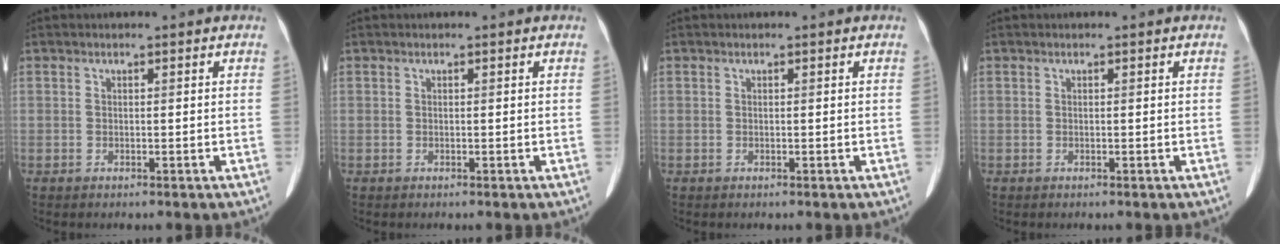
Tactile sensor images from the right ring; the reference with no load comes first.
{"total": 0.0}
{"total": 0.0}
{"total": 0.0}